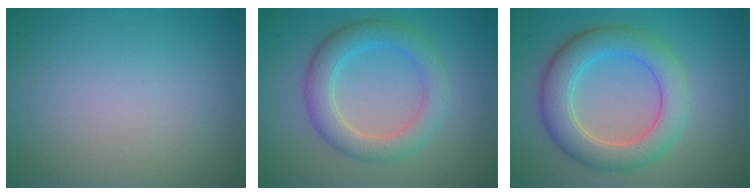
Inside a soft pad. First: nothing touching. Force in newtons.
{"total": 4.3, "press": 4.3, "slide": 0.2}
{"total": 5.8, "press": 5.8, "slide": 0.3}